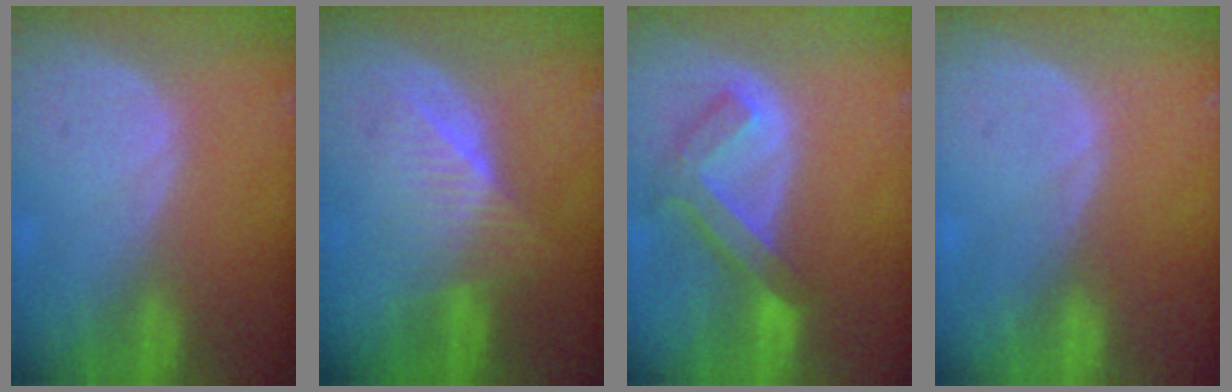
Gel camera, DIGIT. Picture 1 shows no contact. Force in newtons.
{"total": 6.3, "press": 6.0, "slide": 2.1}
{"total": 7.5, "press": 6.5, "slide": 3.7}
{"total": 0.0}